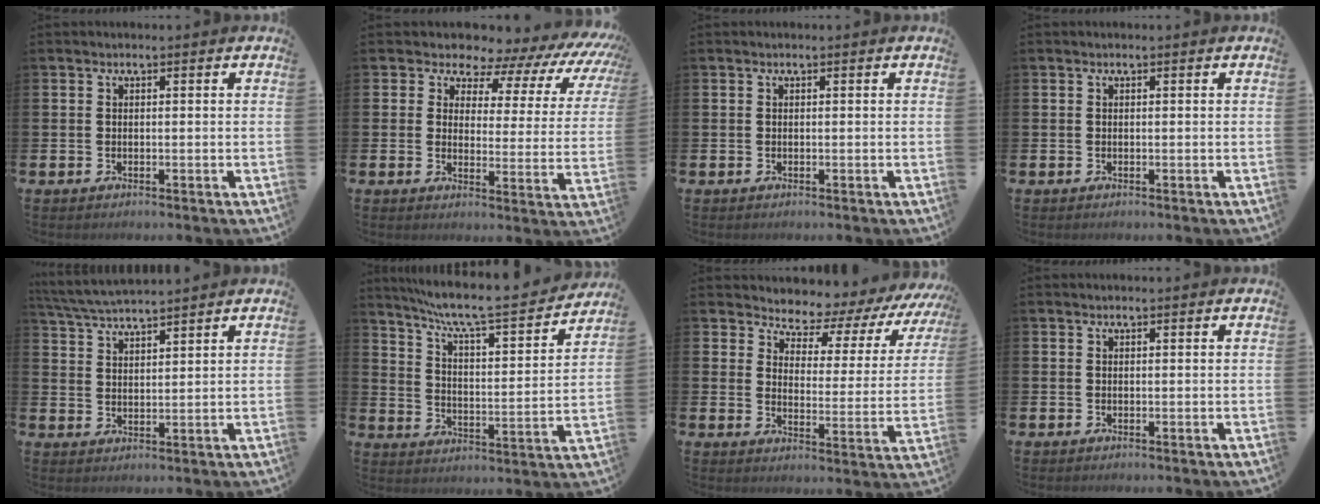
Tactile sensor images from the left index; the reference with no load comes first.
{"total": 6.0, "force": [5.1, 3.1, 0.8], "torque": [-0.028, -0.057, 0.076]}
{"total": 0.0}
{"total": 0.0}
{"total": 4.9, "force": [4.9, 0.0, 0.8], "torque": [-0.036, -0.026, 0.087]}
{"total": 8.1, "force": [7.1, 0.8, 3.9], "torque": [-0.102, -0.054, 0.114]}
{"total": 4.7, "force": [4.4, 1.5, 0.1], "torque": [-0.016, -0.051, 0.064]}
{"total": 0.0}